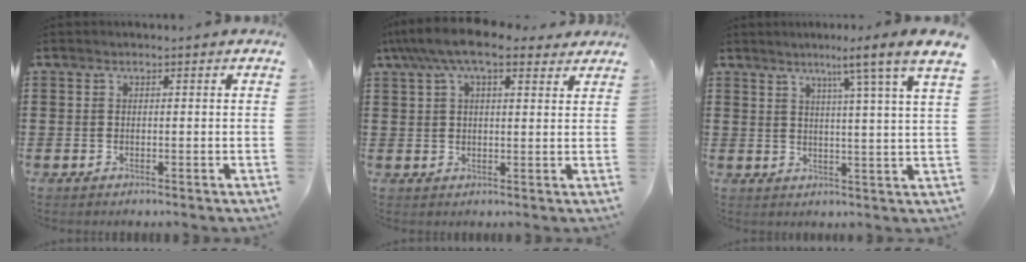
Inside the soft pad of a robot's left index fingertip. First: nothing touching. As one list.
[{"total": 7.5, "force": [5.3, 2.4, 4.7], "torque": [-0.106, 0.004, 0.095]}, {"total": 6.4, "force": [4.5, -2.0, 4.1], "torque": [-0.079, -0.031, 0.062]}]